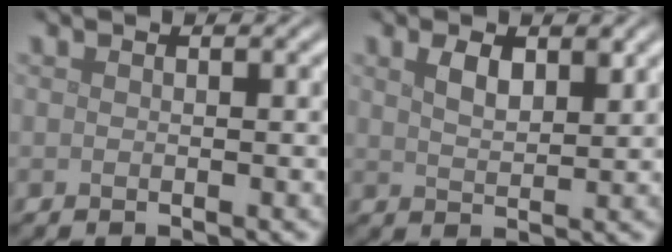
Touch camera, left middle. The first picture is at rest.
{"total": 2.6, "force": [1.5, 1.2, 1.8], "torque": [-0.039, -0.001, 0.031]}